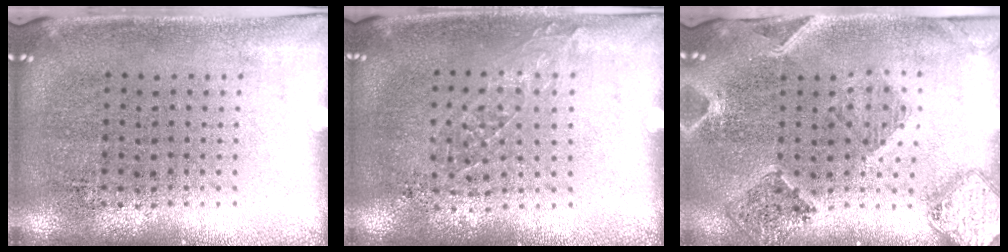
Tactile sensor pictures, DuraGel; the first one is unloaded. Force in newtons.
{"total": 0.9, "press": 0.8, "slide": 0.2}
{"total": 1.6, "press": 1.5, "slide": 0.4}